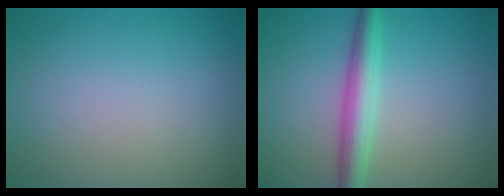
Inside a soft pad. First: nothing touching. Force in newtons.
{"total": 4.0, "press": 4.0, "slide": 0.1}